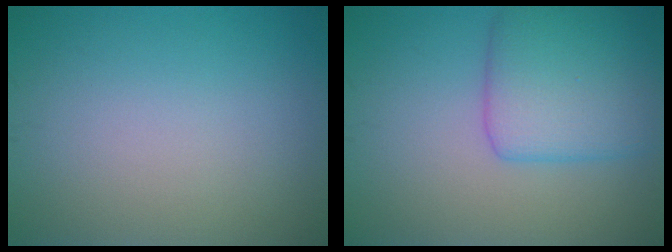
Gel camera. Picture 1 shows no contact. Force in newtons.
{"total": 5.8, "press": 5.8, "slide": 0.1}